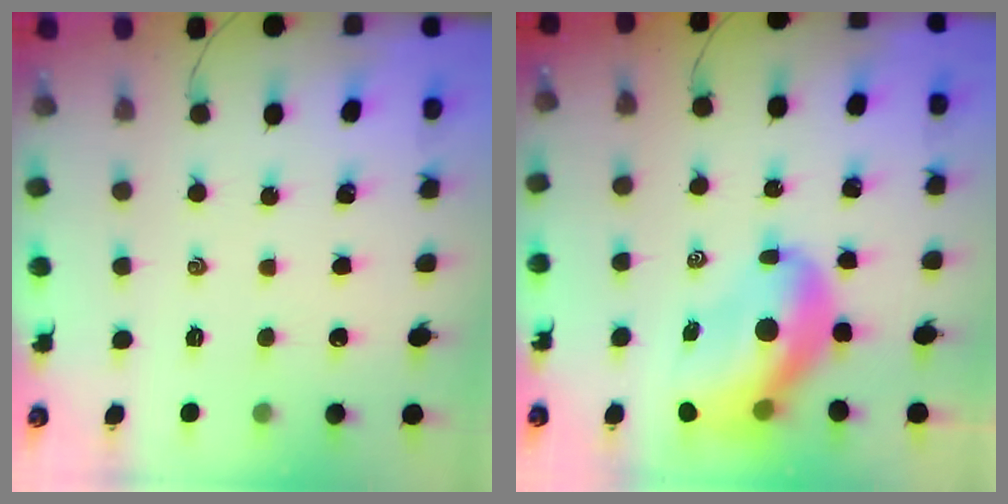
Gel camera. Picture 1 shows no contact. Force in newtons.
{"total": 12.4, "press": 11.9, "slide": 3.5}